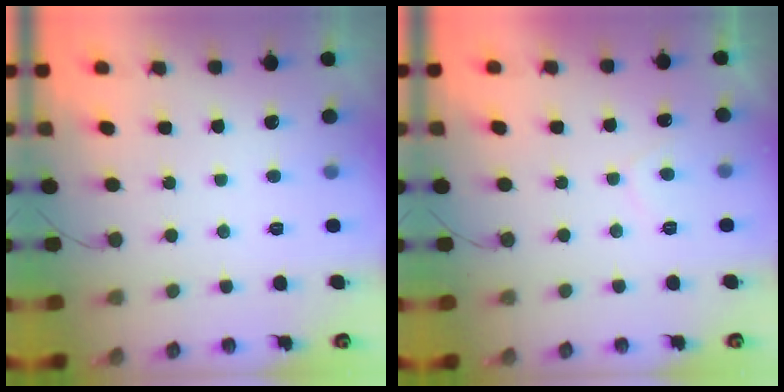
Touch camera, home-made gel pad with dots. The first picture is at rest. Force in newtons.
{"total": 1.3, "press": 1.2, "slide": 0.6}